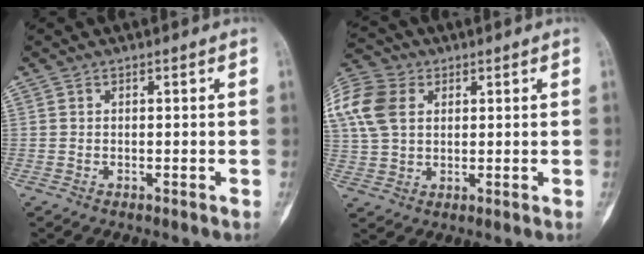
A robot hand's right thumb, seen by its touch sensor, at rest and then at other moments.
{"total": 13.7, "force": [4.0, 9.8, 8.7], "torque": [-0.197, 0.010, 0.074]}